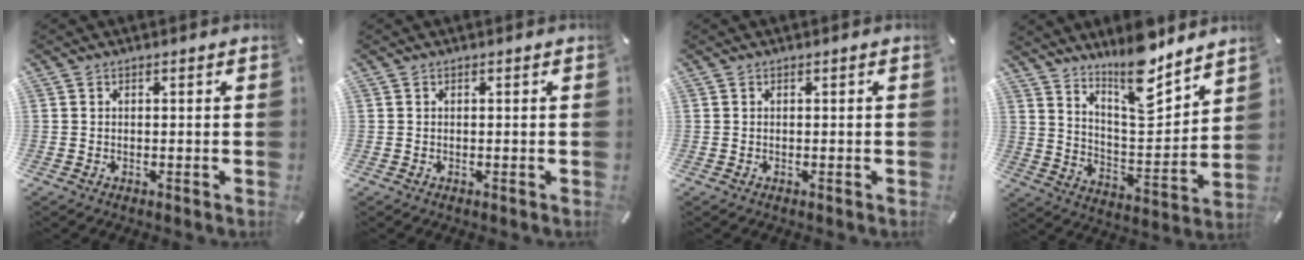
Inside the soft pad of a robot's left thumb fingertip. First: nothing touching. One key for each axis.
{"total": 0.0}
{"total": 0.0}
{"total": 14.5, "fx": 12.0, "fy": 4.5, "fz": 6.9, "tx": -0.112, "ty": -0.094, "tz": 0.211}